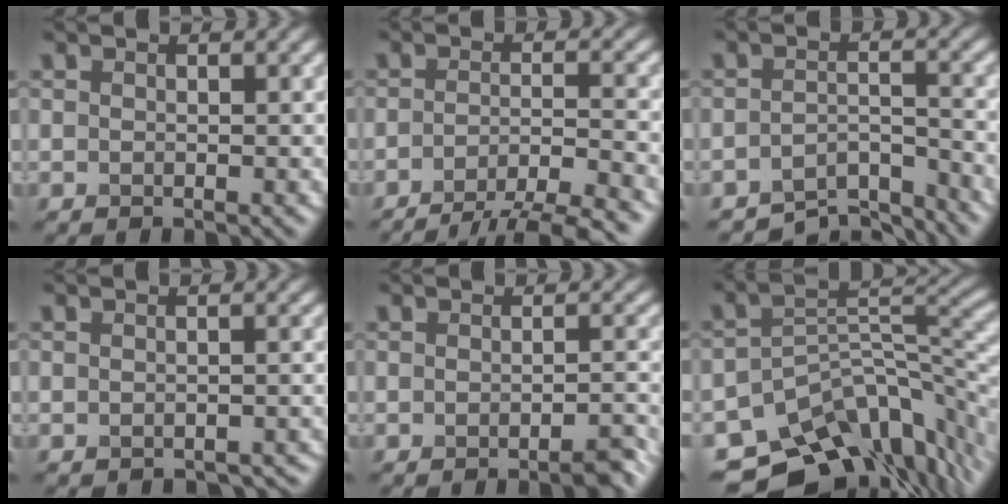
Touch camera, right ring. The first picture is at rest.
{"total": 6.4, "force": [-4.8, 1.4, 4.0], "torque": [-0.055, -0.002, -0.071]}
{"total": 5.4, "force": [-5.1, 1.1, 1.4], "torque": [-0.022, -0.004, -0.081]}
{"total": 2.1, "force": [-2.0, 0.4, 0.3], "torque": [0.004, -0.002, -0.020]}
{"total": 2.4, "force": [-1.6, 0.4, 1.7], "torque": [-0.016, 0.003, -0.028]}
{"total": 12.7, "force": [-8.4, 6.6, 6.8], "torque": [-0.108, -0.007, -0.135]}